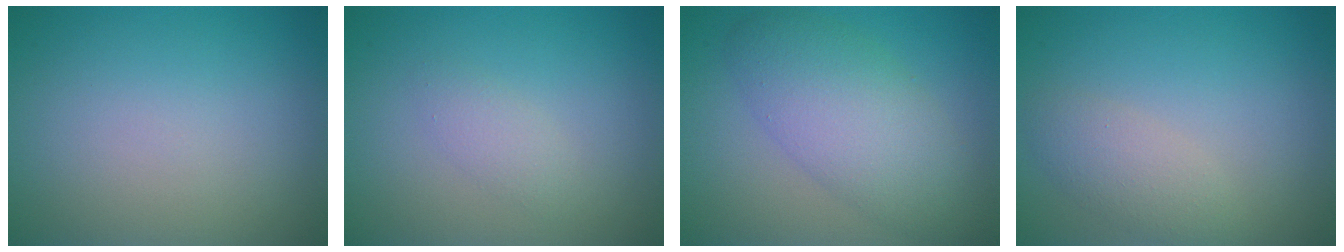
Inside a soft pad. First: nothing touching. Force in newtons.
{"total": 1.4, "press": 1.4, "slide": 0.1}
{"total": 6.3, "press": 6.3, "slide": 0.2}
{"total": 2.5, "press": 2.5, "slide": 0.1}